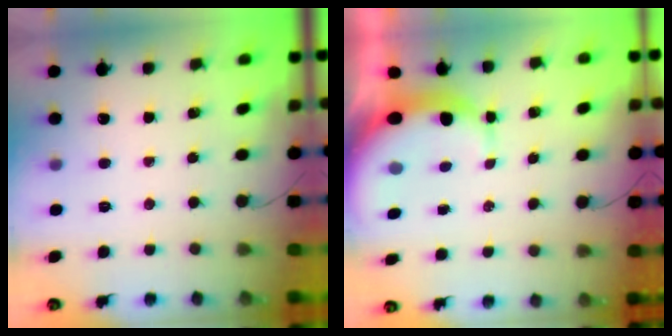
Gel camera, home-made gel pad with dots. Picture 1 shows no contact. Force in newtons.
{"total": 7.5, "press": 7.4, "slide": 1.3}